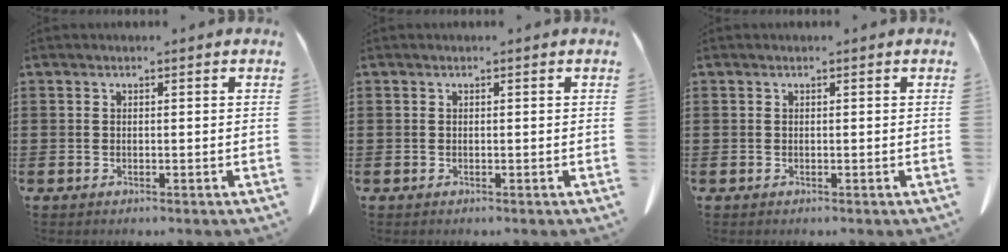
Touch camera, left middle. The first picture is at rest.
{"total": 0.0}
{"total": 0.0}